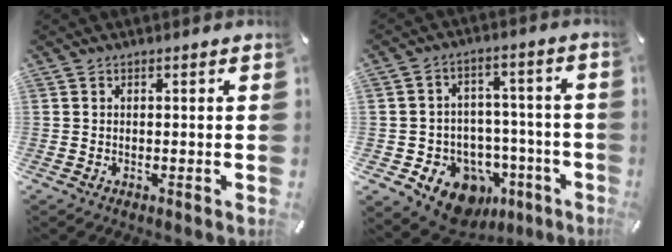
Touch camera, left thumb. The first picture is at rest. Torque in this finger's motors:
{"motor_torque": [-0.26, 1.22, 0.30, 0.04, 0.11]}